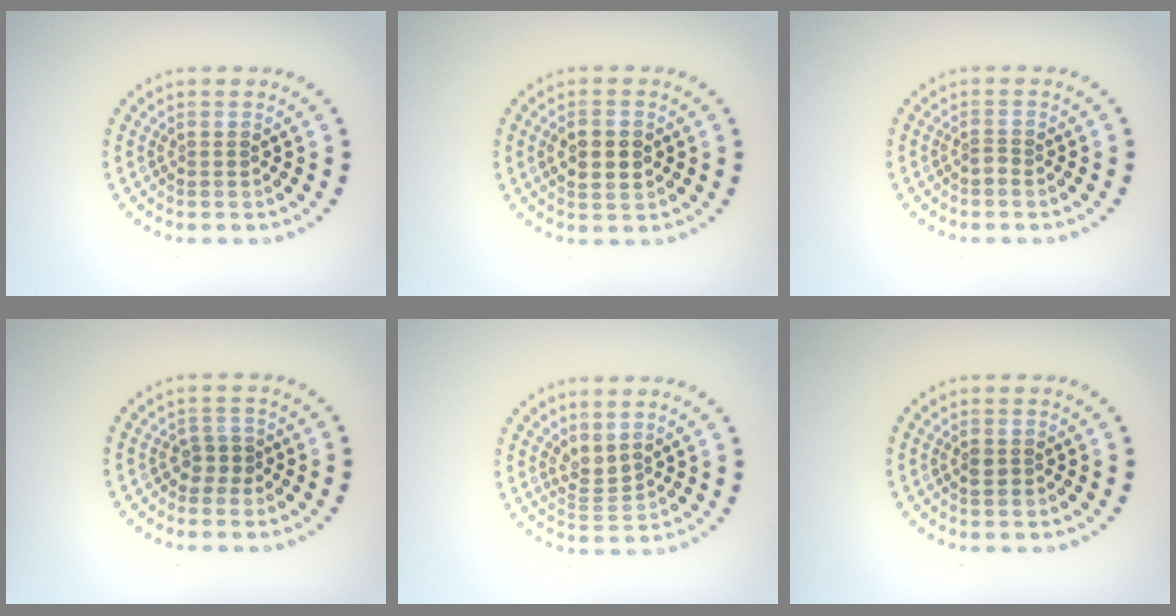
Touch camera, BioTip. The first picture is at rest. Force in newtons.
{"total": 3.1, "press": 3.1, "slide": 0.2}
{"total": 0.9, "press": 0.6, "slide": 0.7}
{"total": 1.7, "press": 1.3, "slide": 1.1}
{"total": 1.8, "press": 1.3, "slide": 1.2}
{"total": 0.8, "press": 0.8, "slide": 0.2}